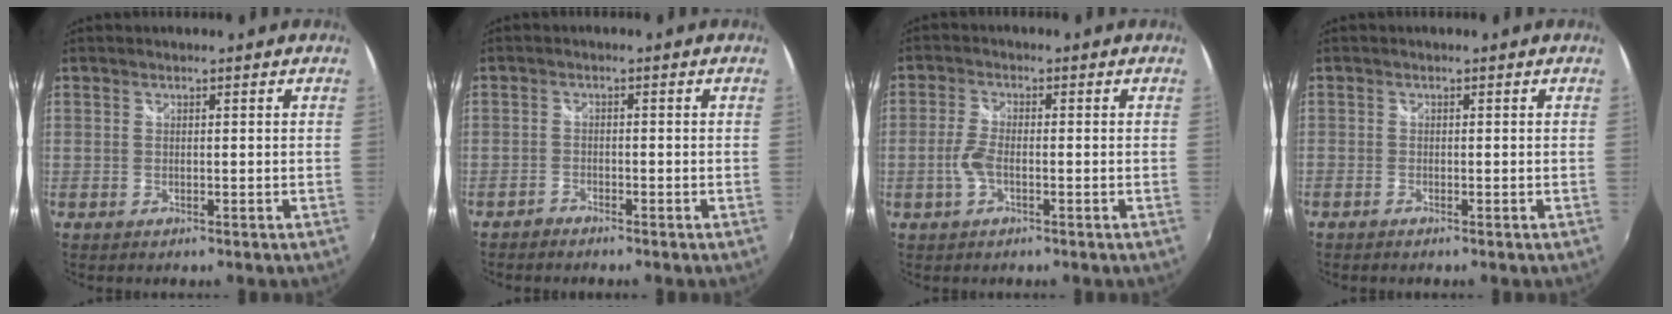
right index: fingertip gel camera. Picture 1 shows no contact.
{"total": 1.8, "force": [-1.7, 0.5, 0.1], "torque": [-0.011, -0.001, -0.035]}
{"total": 3.7, "force": [-1.3, 1.4, 3.1], "torque": [-0.076, 0.002, -0.028]}
{"total": 0.7, "force": [-0.6, 0.2, 0.2], "torque": [-0.006, -0.003, -0.016]}